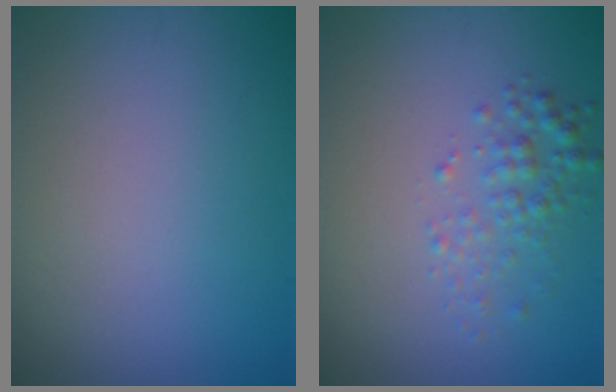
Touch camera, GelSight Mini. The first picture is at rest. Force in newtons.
{"total": 2.0, "press": 2.0, "slide": 0.1}